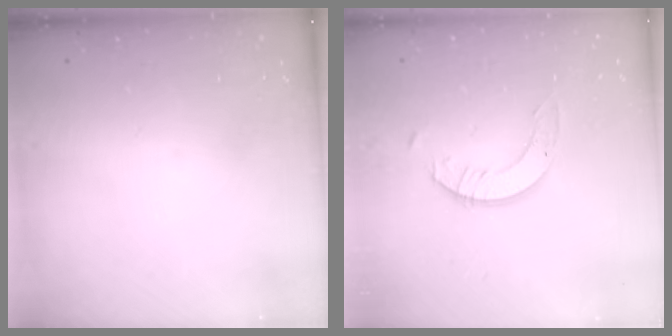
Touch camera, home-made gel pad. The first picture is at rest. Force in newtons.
{"total": 3.7, "press": 3.7, "slide": 0.3}